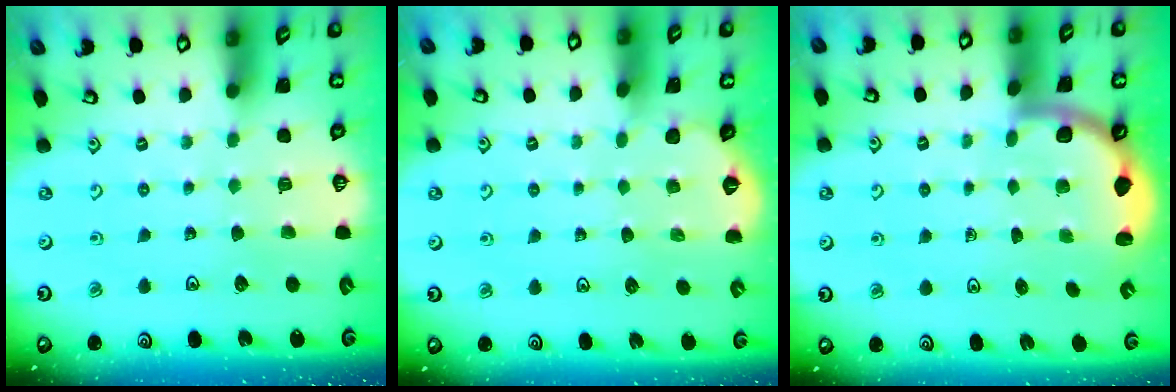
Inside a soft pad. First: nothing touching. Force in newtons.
{"total": 0.0}
{"total": 2.6, "press": 2.6, "slide": 0.3}